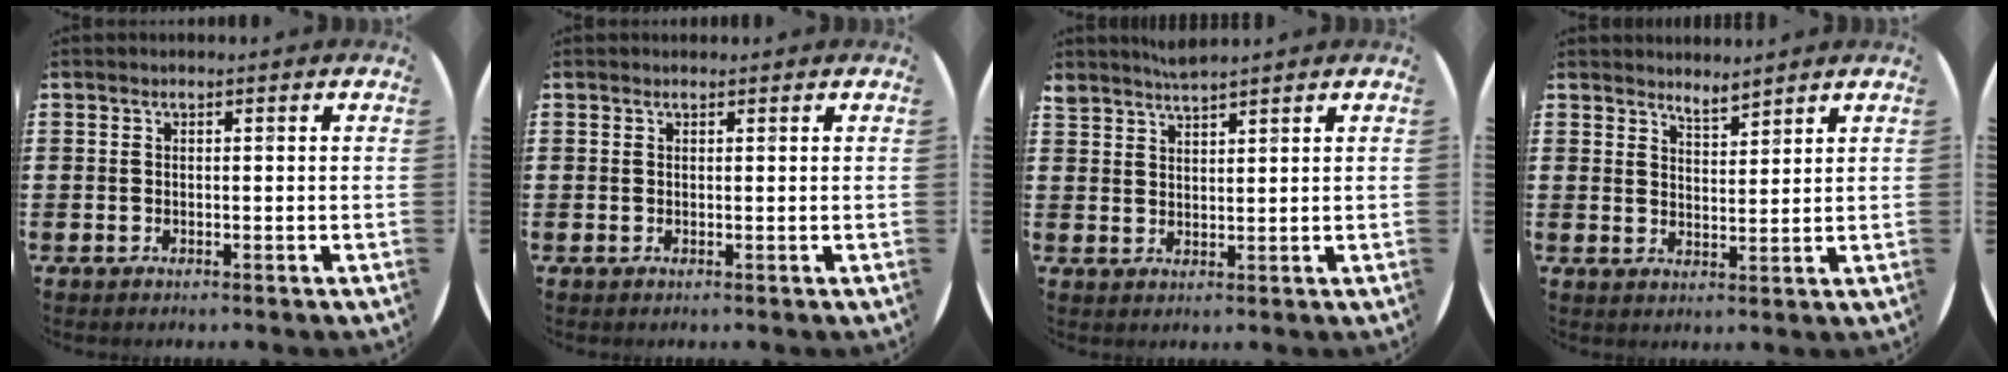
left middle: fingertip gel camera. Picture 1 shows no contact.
{"total": 0.0}
{"total": 2.3, "force": [2.3, -0.2, -0.1], "torque": [-0.003, -0.003, 0.045]}
{"total": 3.2, "force": [3.2, -0.1, 0.0], "torque": [-0.005, -0.013, 0.059]}